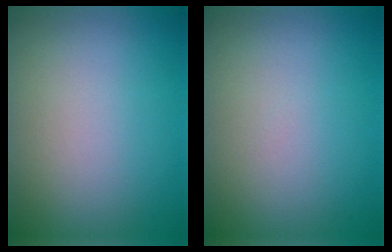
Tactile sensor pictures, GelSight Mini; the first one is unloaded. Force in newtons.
{"total": 0.0}